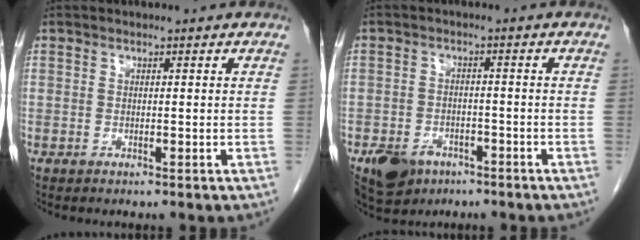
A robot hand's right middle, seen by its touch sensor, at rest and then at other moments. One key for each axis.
{"total": 7.4, "fx": -4.9, "fy": 4.8, "fz": 3.0, "tx": -0.049, "ty": 0.002, "tz": -0.074}